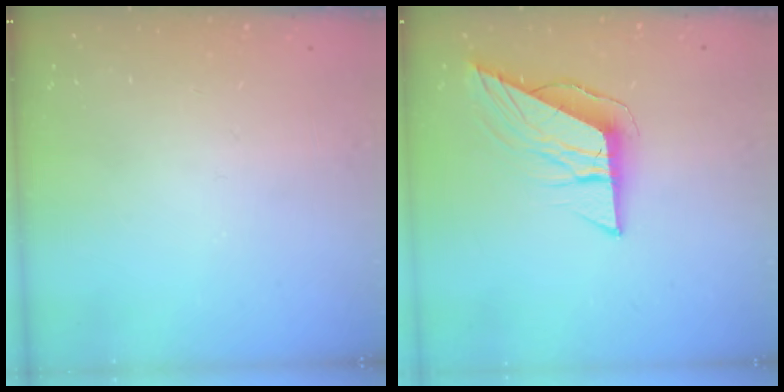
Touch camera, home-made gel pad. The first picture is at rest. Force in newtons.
{"total": 8.7, "press": 8.7, "slide": 0.3}